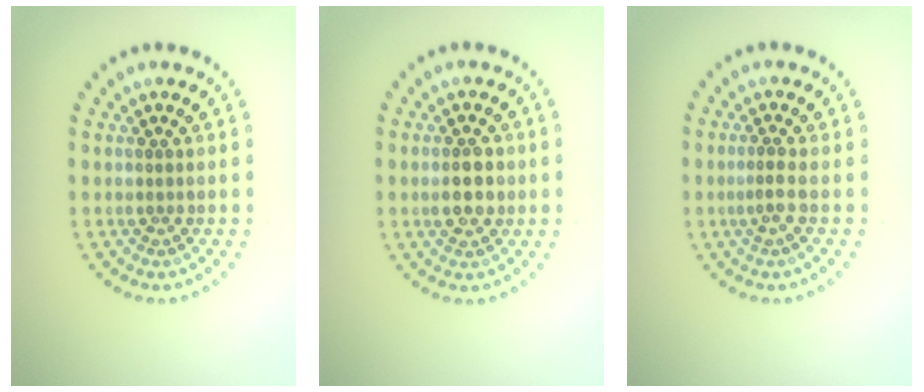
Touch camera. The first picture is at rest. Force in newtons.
{"total": 2.8, "press": 2.8, "slide": 0.1}
{"total": 1.0, "press": 0.7, "slide": 0.7}